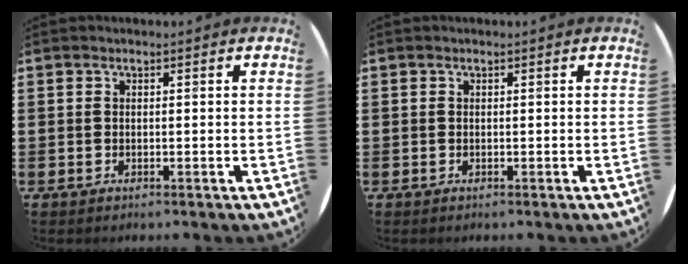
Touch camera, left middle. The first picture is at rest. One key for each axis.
{"total": 0.0}